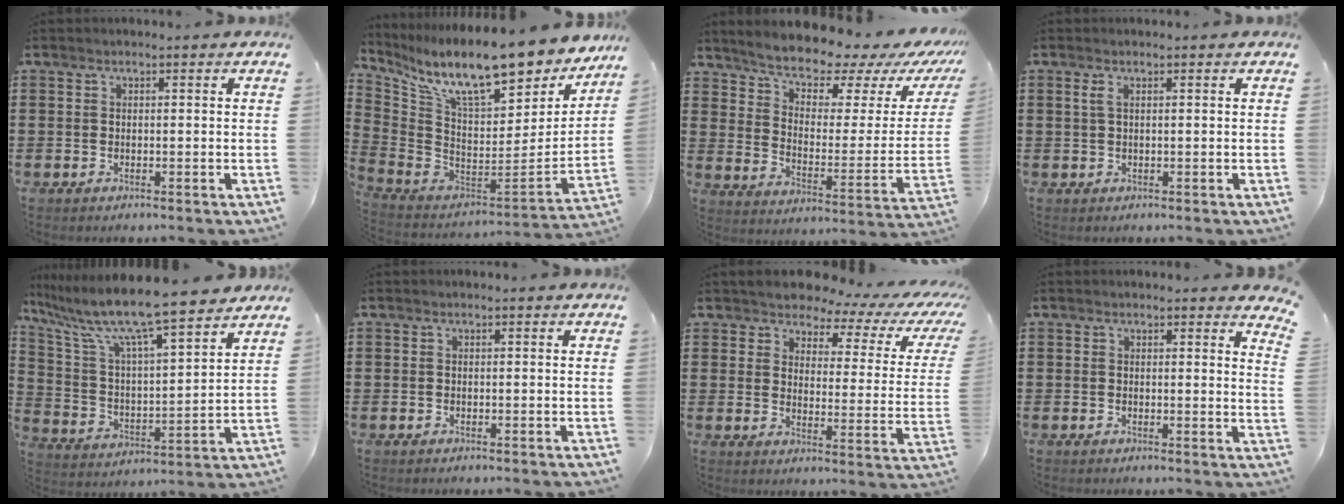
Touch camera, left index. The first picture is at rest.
{"total": 13.4, "force": [10.3, 2.7, 8.2], "torque": [-0.166, -0.080, 0.171]}
{"total": 6.9, "force": [6.5, 1.5, 2.0], "torque": [-0.059, -0.057, 0.106]}
{"total": 1.2, "force": [0.4, 0.2, 1.1], "torque": [-0.023, 0.001, 0.006]}
{"total": 10.5, "force": [9.0, 0.1, 5.3], "torque": [-0.140, -0.062, 0.149]}
{"total": 0.0}
{"total": 4.2, "force": [3.7, 1.7, 1.0], "torque": [-0.040, -0.027, 0.057]}
{"total": 1.5, "force": [1.4, 0.1, 0.5], "torque": [-0.007, -0.001, 0.025]}